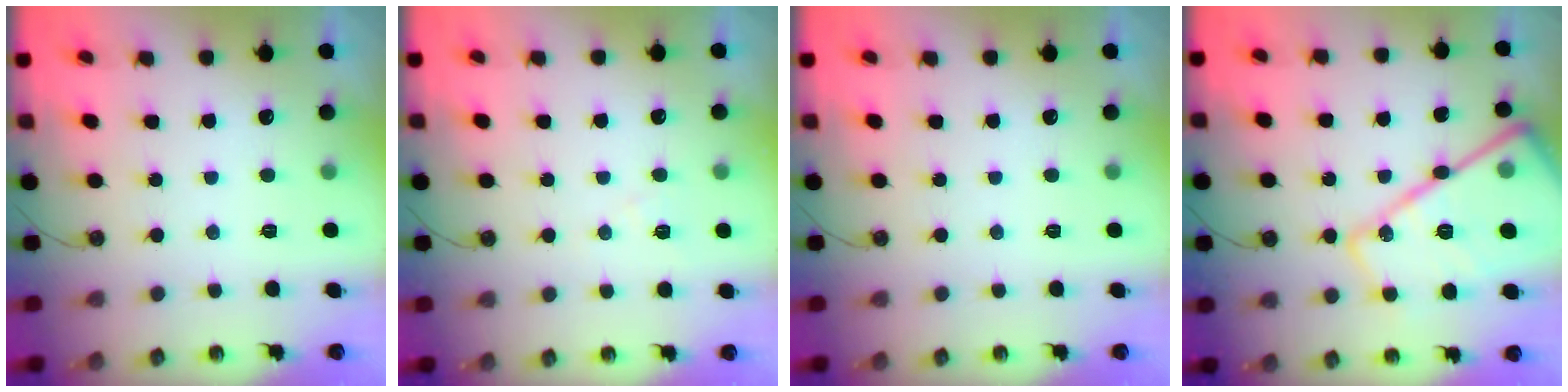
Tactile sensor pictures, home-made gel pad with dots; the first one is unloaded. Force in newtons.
{"total": 7.1, "press": 7.0, "slide": 0.7}
{"total": 0.0}
{"total": 25.1, "press": 25.0, "slide": 2.5}